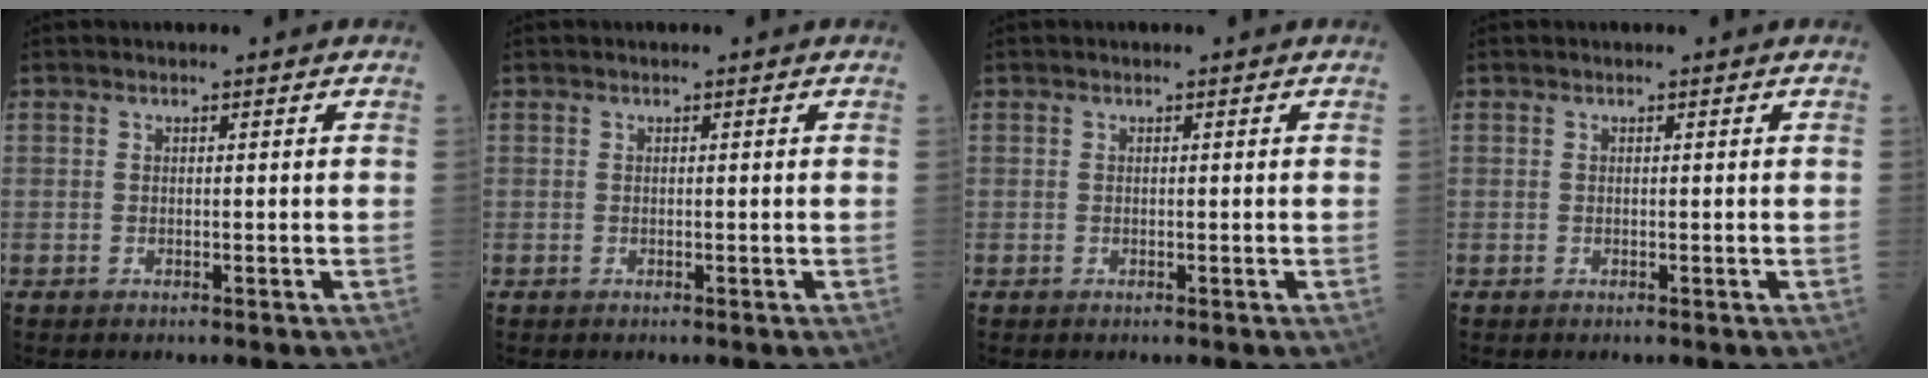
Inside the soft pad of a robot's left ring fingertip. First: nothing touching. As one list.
[{"total": 0.0}, {"total": 0.0}, {"total": 0.0}]